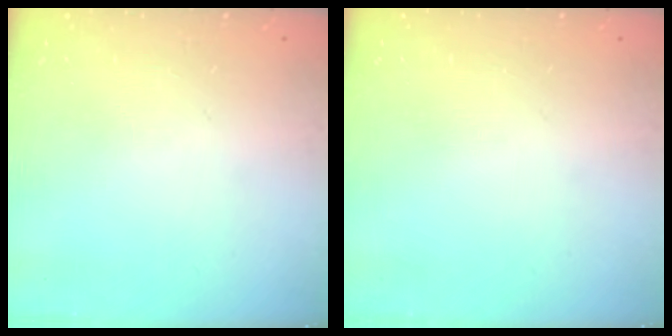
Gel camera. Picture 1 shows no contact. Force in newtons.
{"total": 0.0}